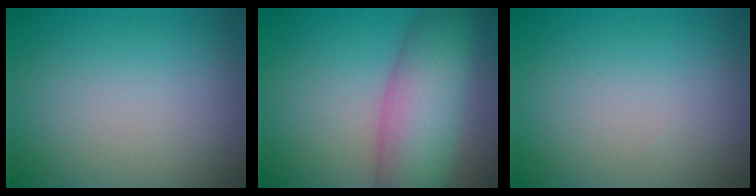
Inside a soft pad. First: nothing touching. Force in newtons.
{"total": 7.7, "press": 7.7, "slide": 0.1}
{"total": 0.0}